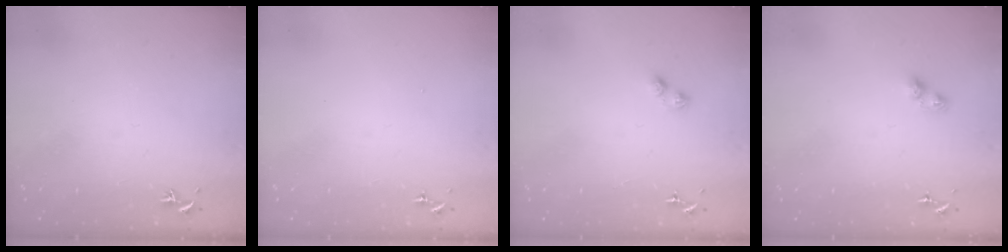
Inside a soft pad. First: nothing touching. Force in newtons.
{"total": 0.0}
{"total": 2.9, "press": 2.8, "slide": 0.5}
{"total": 5.9, "press": 5.9, "slide": 0.5}